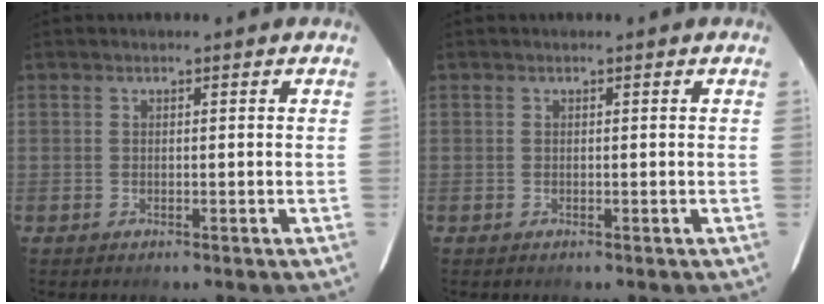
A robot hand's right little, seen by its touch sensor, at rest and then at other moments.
{"total": 0.0}